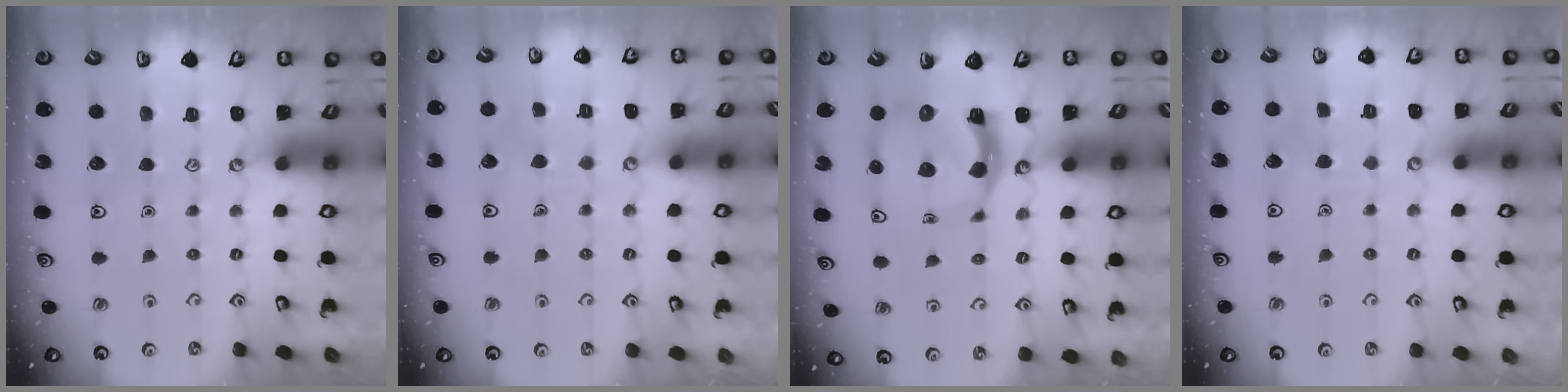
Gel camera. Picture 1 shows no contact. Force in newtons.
{"total": 3.9, "press": 3.9, "slide": 0.3}
{"total": 8.2, "press": 8.1, "slide": 1.3}
{"total": 2.6, "press": 2.6, "slide": 0.1}